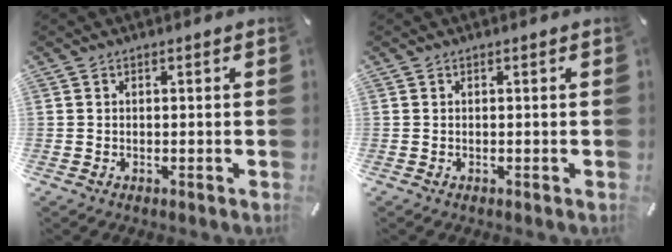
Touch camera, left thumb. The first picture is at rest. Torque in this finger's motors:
{"motor_torque": [-0.15, -0.12, -0.03, 0.02, 0.00]}